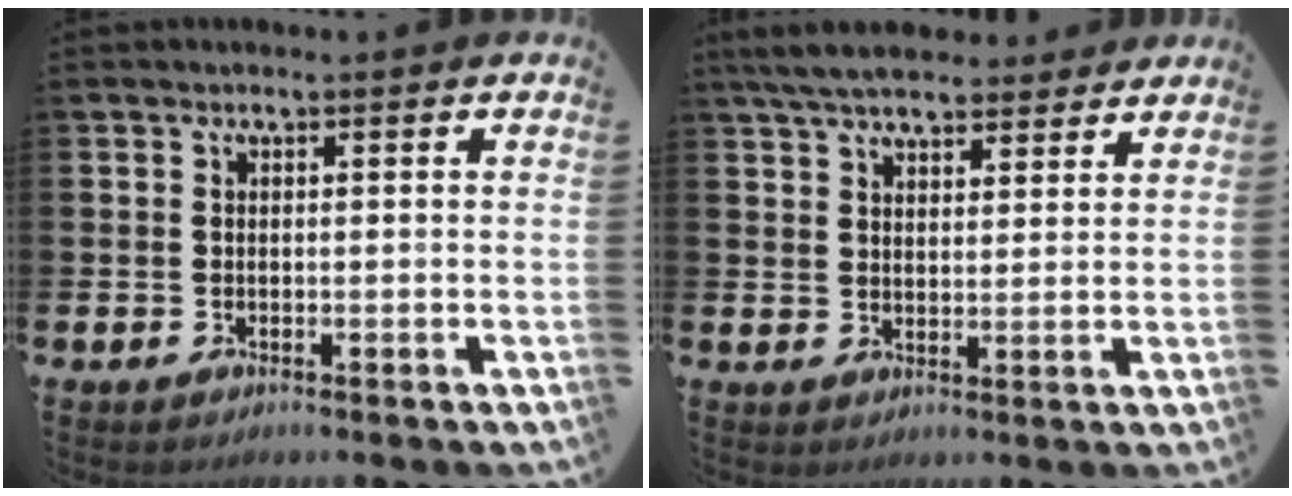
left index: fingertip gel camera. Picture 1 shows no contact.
{"total": 5.9, "force": [5.5, 1.5, 1.6], "torque": [-0.045, -0.016, 0.100]}